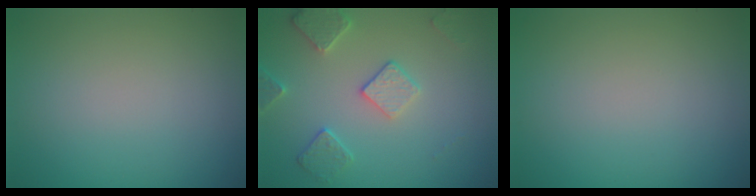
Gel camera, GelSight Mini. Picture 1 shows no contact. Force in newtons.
{"total": 2.9, "press": 2.9, "slide": 0.1}
{"total": 0.0}